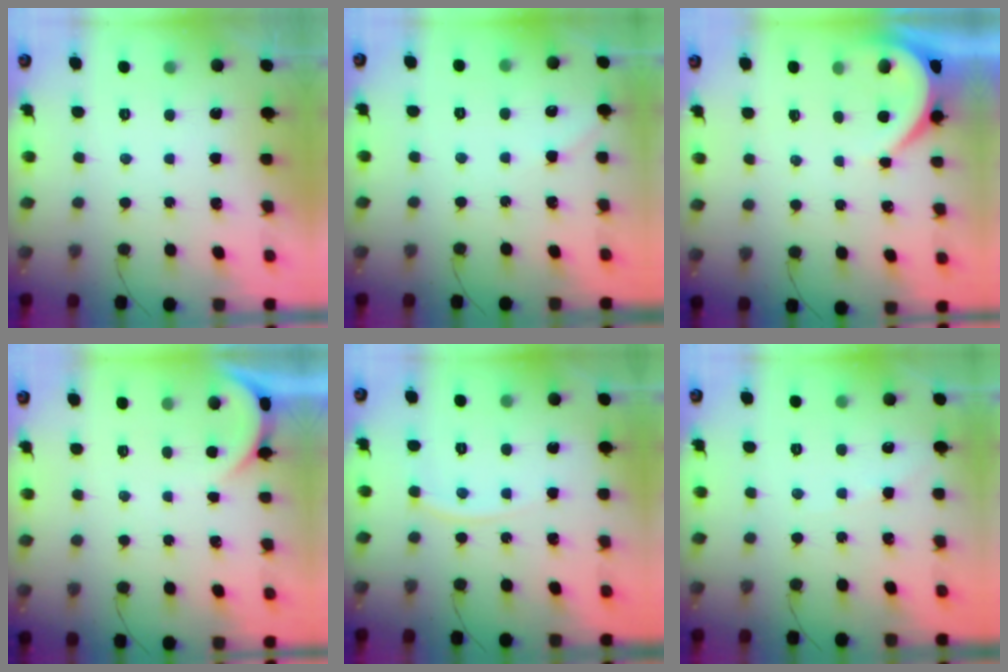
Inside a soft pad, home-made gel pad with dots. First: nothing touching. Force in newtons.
{"total": 2.2, "press": 2.1, "slide": 0.3}
{"total": 3.9, "press": 3.9, "slide": 0.7}
{"total": 0.8, "press": 0.7, "slide": 0.2}
{"total": 4.7, "press": 4.6, "slide": 0.8}
{"total": 2.7, "press": 2.7, "slide": 0.4}